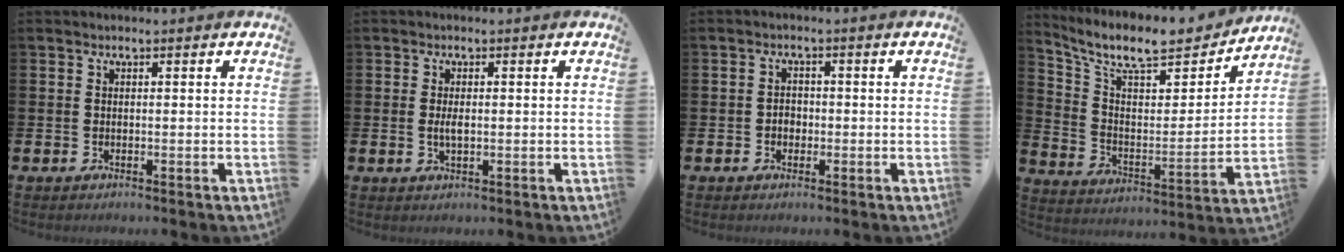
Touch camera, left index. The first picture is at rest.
{"total": 1.8, "force": [0.0, 0.7, 1.7], "torque": [-0.029, 0.000, -0.002]}
{"total": 1.8, "force": [-0.4, 1.5, 0.8], "torque": [-0.005, 0.001, -0.014]}
{"total": 9.6, "force": [8.3, 2.9, 4.0], "torque": [-0.114, -0.058, 0.142]}